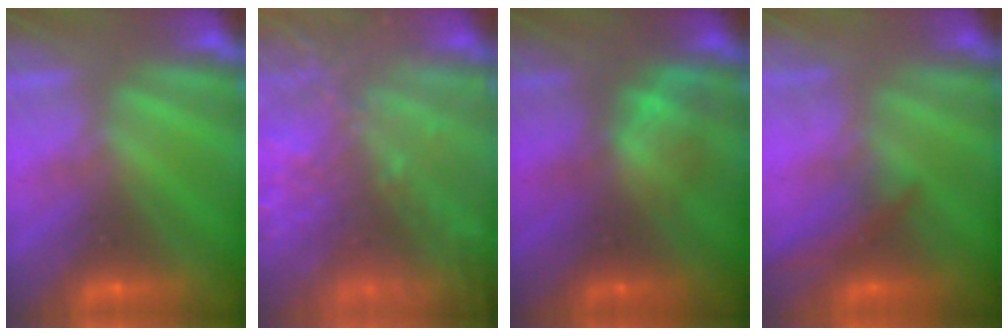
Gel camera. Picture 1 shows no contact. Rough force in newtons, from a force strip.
{"total": 9.1}
{"total": 2.3}
{"total": 1.9}